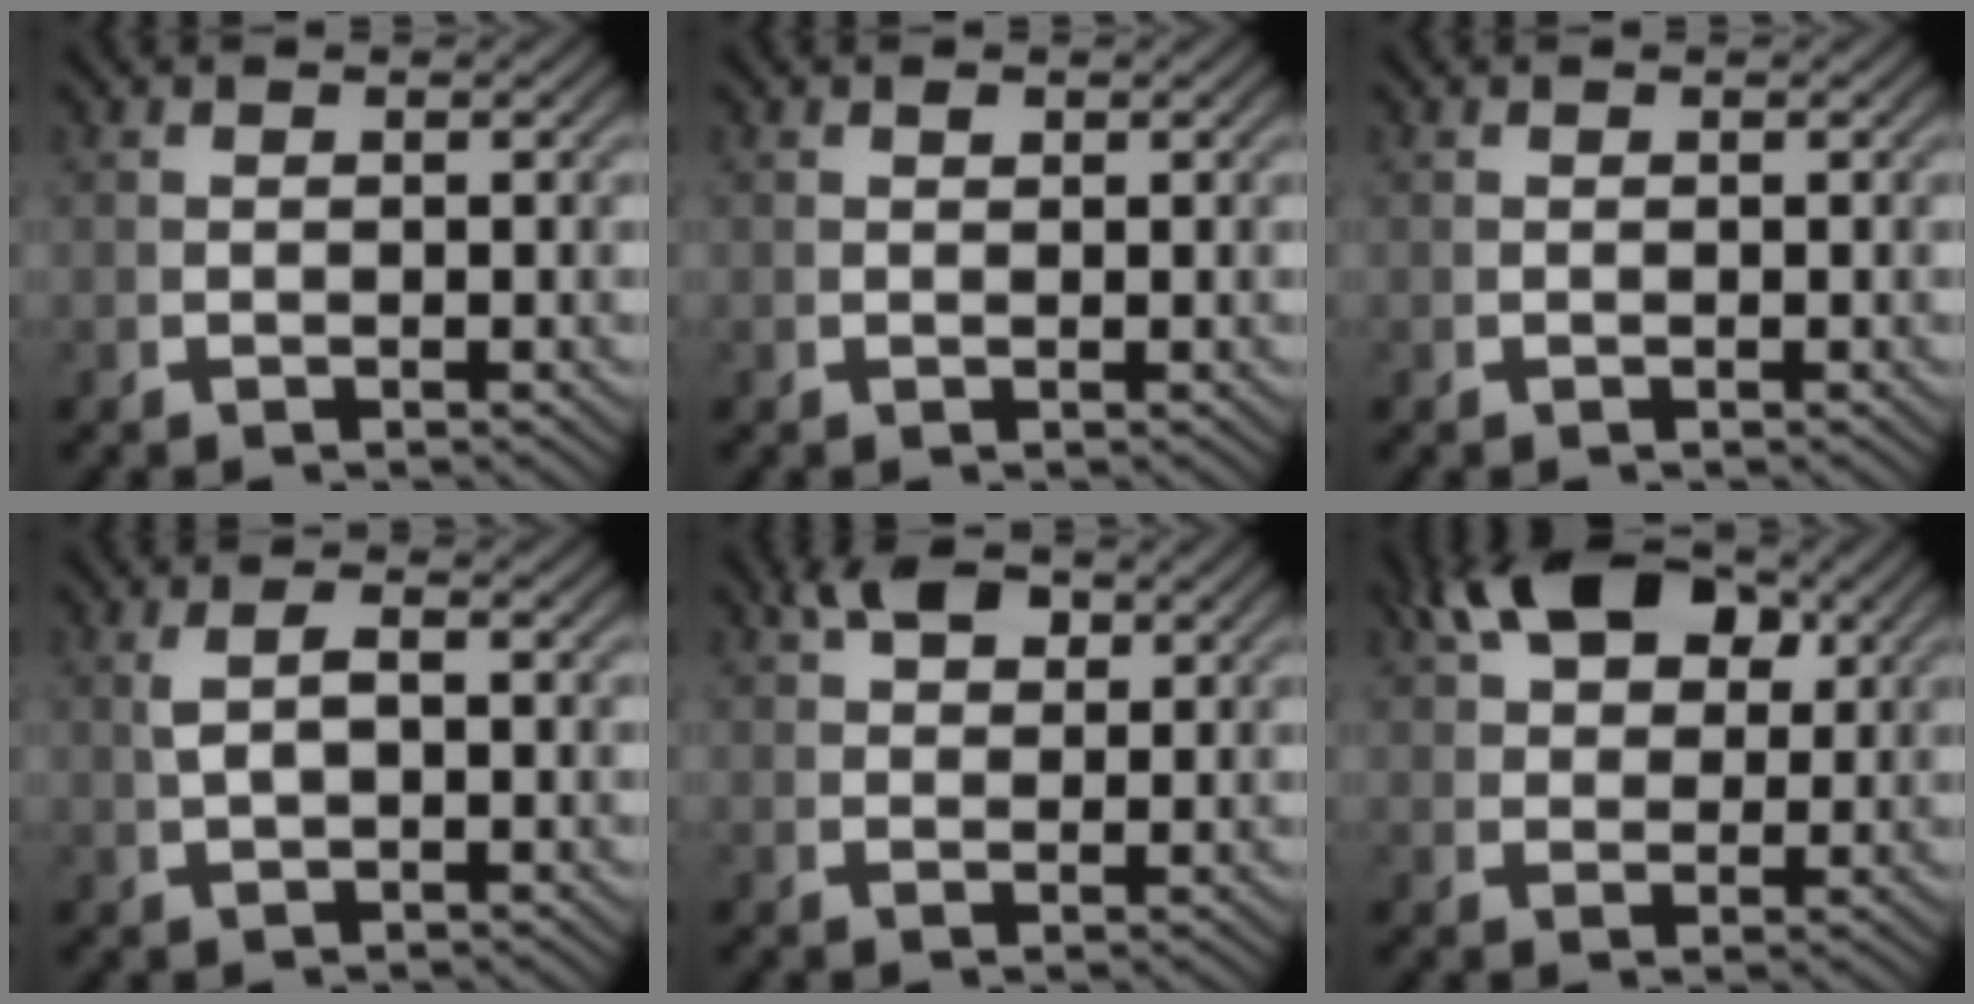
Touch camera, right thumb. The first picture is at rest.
{"total": 0.5, "force": [0.4, 0.3, 0.1], "torque": [0.001, -0.002, 0.011]}
{"total": 0.0}
{"total": 2.0, "force": [0.6, 0.5, 1.9], "torque": [-0.037, 0.005, 0.019]}
{"total": 3.6, "force": [2.6, 1.5, 2.0], "torque": [-0.026, 0.003, 0.051]}
{"total": 7.8, "force": [4.1, 4.4, 5.1], "torque": [-0.073, 0.001, 0.077]}